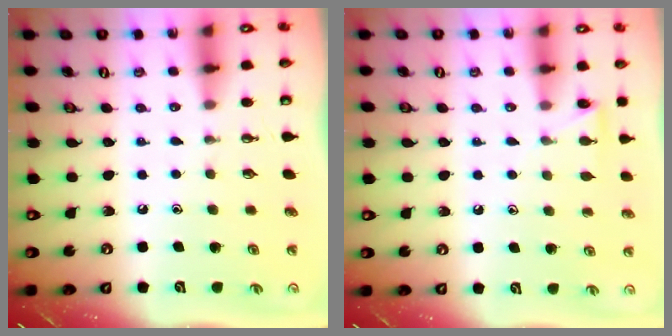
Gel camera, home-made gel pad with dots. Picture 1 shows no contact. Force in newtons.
{"total": 6.2, "press": 6.2, "slide": 0.6}